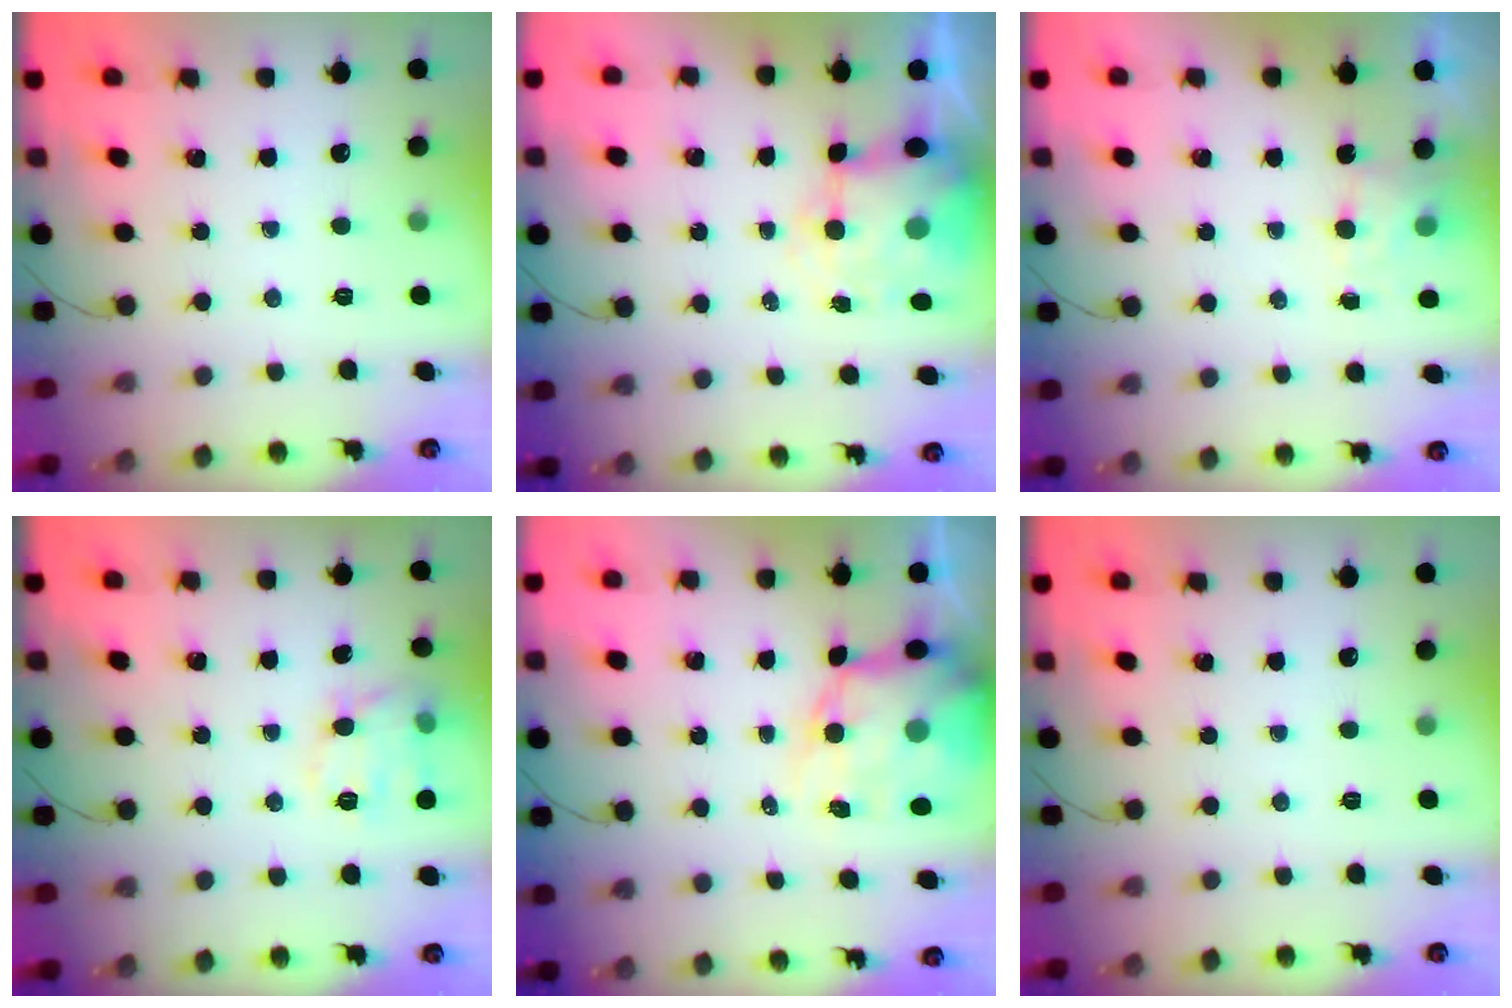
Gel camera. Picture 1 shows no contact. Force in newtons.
{"total": 7.1, "press": 6.9, "slide": 1.9}
{"total": 4.4, "press": 4.2, "slide": 1.2}
{"total": 11.8, "press": 11.8, "slide": 0.6}
{"total": 12.2, "press": 11.7, "slide": 3.5}
{"total": 0.0}